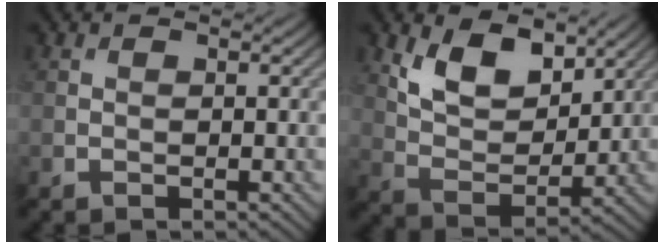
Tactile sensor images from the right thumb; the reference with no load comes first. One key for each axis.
{"total": 8.5, "fx": 4.7, "fy": 4.5, "fz": 5.4, "tx": -0.112, "ty": -0.012, "tz": 0.084}